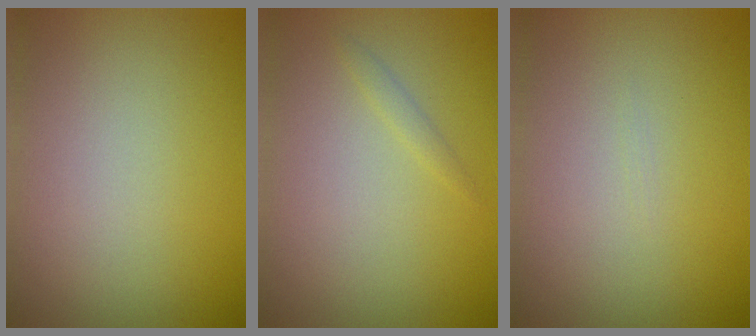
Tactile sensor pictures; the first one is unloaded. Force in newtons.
{"total": 0.7, "press": 0.7, "slide": 0.0}
{"total": 0.0}